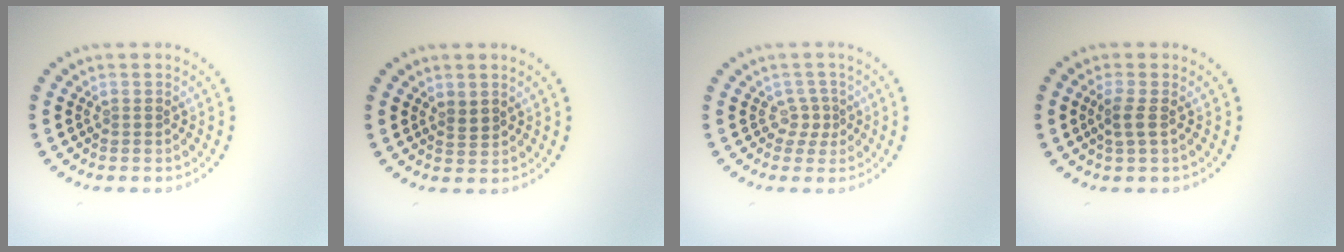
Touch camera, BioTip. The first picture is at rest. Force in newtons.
{"total": 1.1, "press": 1.0, "slide": 0.6}
{"total": 1.6, "press": 1.0, "slide": 1.2}
{"total": 1.5, "press": 1.3, "slide": 0.8}